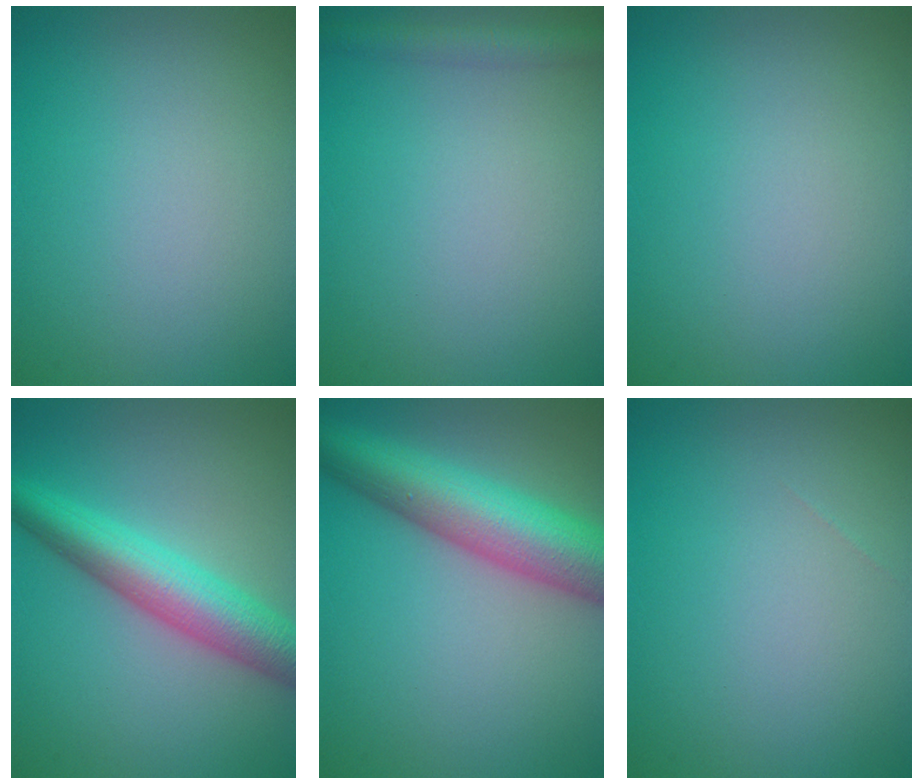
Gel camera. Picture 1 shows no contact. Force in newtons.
{"total": 2.1, "press": 2.1, "slide": 0.1}
{"total": 0.0}
{"total": 6.5, "press": 6.5, "slide": 0.1}
{"total": 9.0, "press": 9.0, "slide": 0.2}
{"total": 0.0}